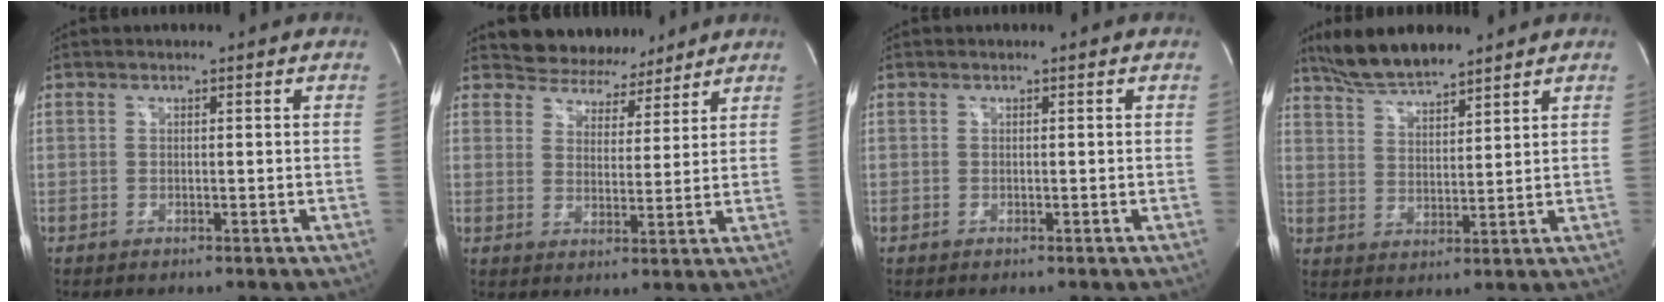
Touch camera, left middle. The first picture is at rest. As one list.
[{"total": 7.3, "force": [6.7, 2.9, 0.5], "torque": [-0.006, 0.002, 0.098]}, {"total": 0.0}, {"total": 8.7, "force": [7.6, 1.5, 4.0], "torque": [-0.082, 0.011, 0.146]}]